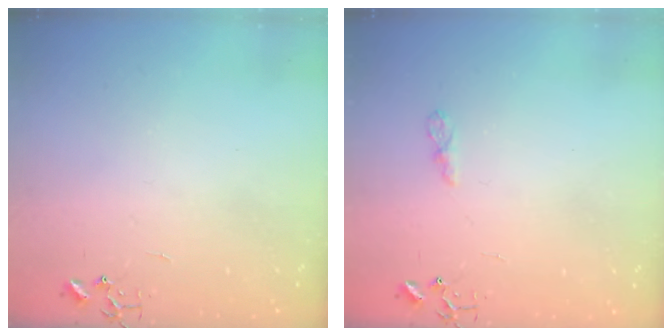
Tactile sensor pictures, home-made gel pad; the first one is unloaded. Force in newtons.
{"total": 4.8, "press": 4.7, "slide": 0.6}